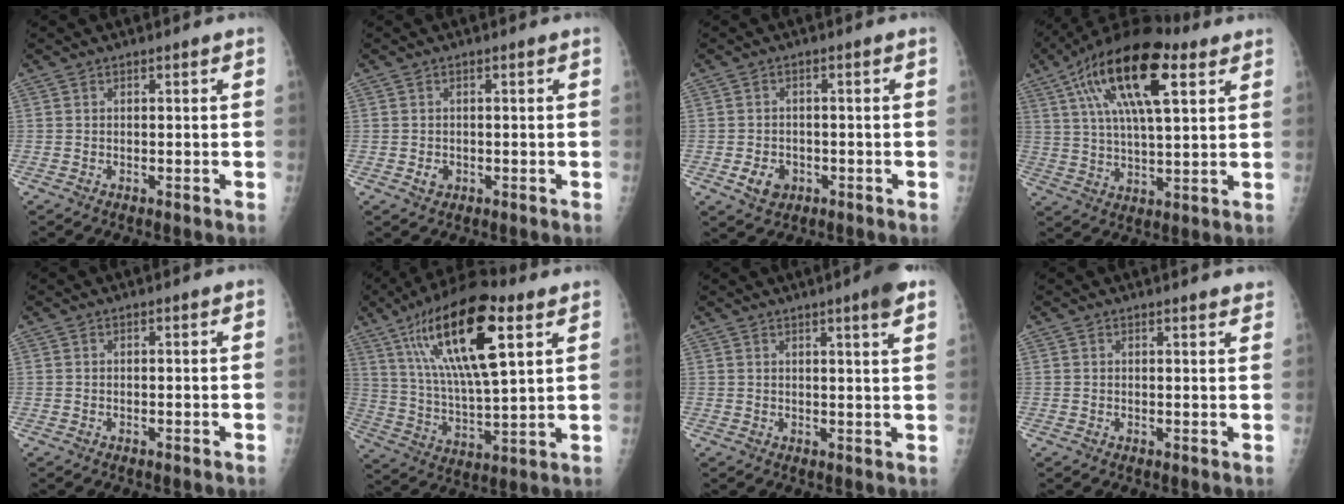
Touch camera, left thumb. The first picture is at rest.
{"total": 1.5, "force": [-0.3, 1.2, 0.8], "torque": [-0.007, 0.001, 0.000]}
{"total": 4.1, "force": [-1.4, 3.2, 2.1], "torque": [-0.024, 0.003, -0.015]}
{"total": 19.7, "force": [8.8, 7.5, 16.0], "torque": [-0.276, -0.004, 0.149]}
{"total": 0.0}
{"total": 21.3, "force": [9.7, 6.7, 17.8], "torque": [-0.306, -0.024, 0.169]}
{"total": 5.5, "force": [3.6, 0.2, 4.2], "torque": [-0.053, -0.013, 0.045]}
{"total": 2.8, "force": [2.7, 0.4, 0.7], "torque": [-0.002, -0.013, 0.022]}